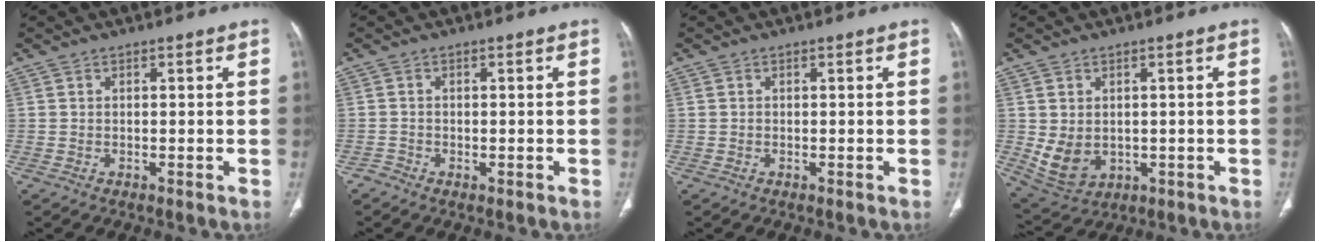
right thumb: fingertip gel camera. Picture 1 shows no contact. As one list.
[{"total": 0.9, "force": [-0.8, 0.6, 0.1], "torque": [0.000, 0.003, -0.018]}, {"total": 0.0}, {"total": 7.0, "force": [-0.2, 5.4, 4.6], "torque": [-0.072, -0.006, 0.023]}]